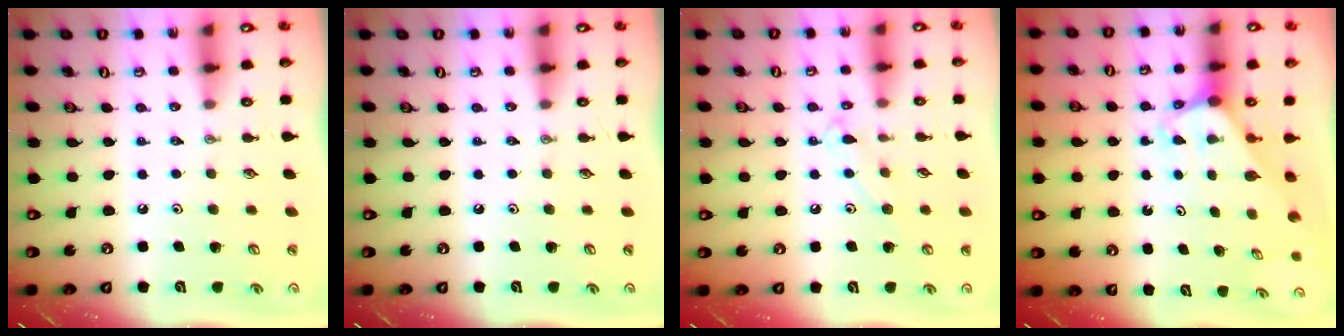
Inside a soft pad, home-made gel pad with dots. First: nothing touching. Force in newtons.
{"total": 0.0}
{"total": 8.0, "press": 8.0, "slide": 0.7}
{"total": 2.2, "press": 2.2, "slide": 0.2}